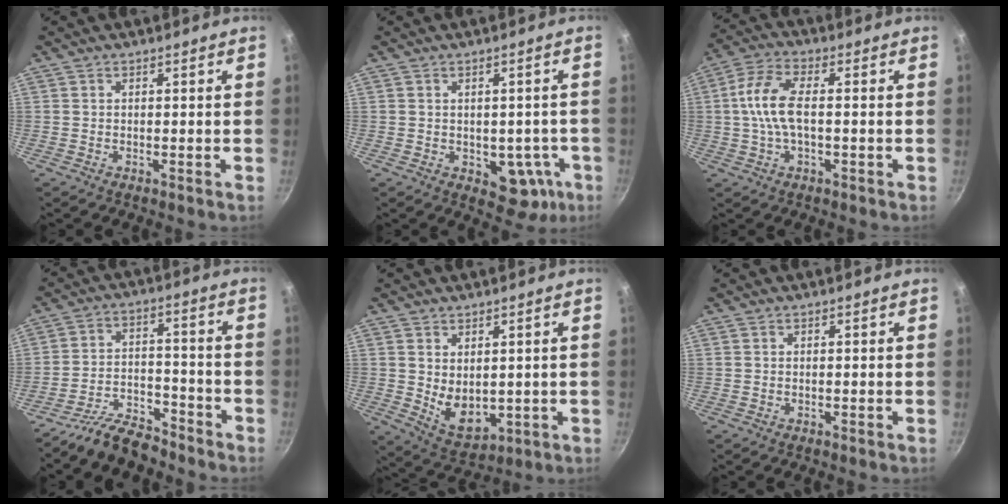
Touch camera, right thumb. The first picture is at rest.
{"total": 8.4, "force": [-2.2, 5.7, 5.7], "torque": [-0.024, 0.014, -0.017]}
{"total": 9.2, "force": [-0.1, 4.4, 8.1], "torque": [-0.167, 0.022, -0.014]}
{"total": 9.0, "force": [-7.8, 3.5, 2.9], "torque": [-0.047, 0.077, -0.139]}
{"total": 7.5, "force": [1.2, 4.9, 5.5], "torque": [-0.073, -0.025, 0.043]}
{"total": 0.0}